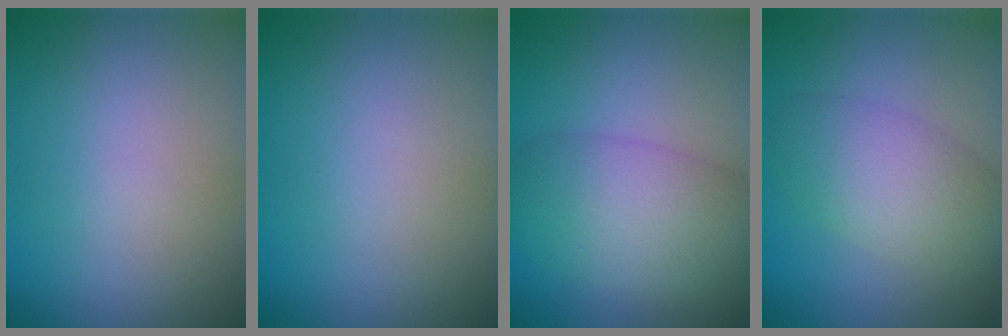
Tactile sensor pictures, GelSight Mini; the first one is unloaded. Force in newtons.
{"total": 0.0}
{"total": 6.8, "press": 6.8, "slide": 0.2}
{"total": 4.5, "press": 4.5, "slide": 0.1}